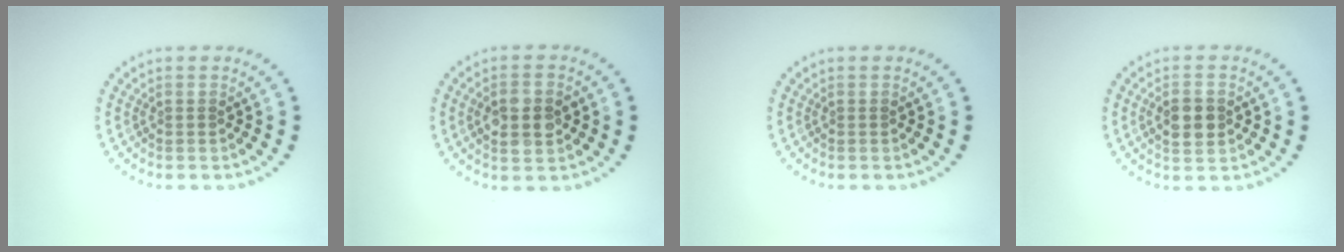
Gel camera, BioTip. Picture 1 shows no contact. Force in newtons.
{"total": 4.0, "press": 4.0, "slide": 0.1}
{"total": 0.0}
{"total": 2.8, "press": 2.8, "slide": 0.2}